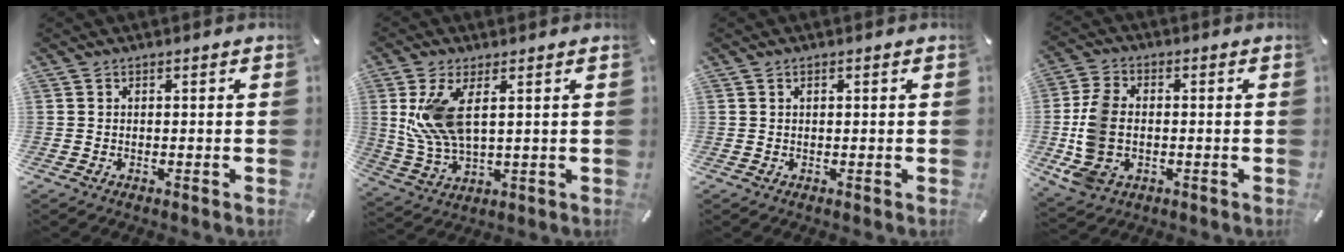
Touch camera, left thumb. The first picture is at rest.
{"total": 11.1, "force": [3.1, 5.3, 9.2], "torque": [-0.215, -0.008, 0.053]}
{"total": 0.7, "force": [0.3, 0.3, 0.5], "torque": [-0.010, 0.002, 0.005]}
{"total": 11.5, "force": [-1.2, 8.5, 7.7], "torque": [-0.192, 0.009, -0.020]}